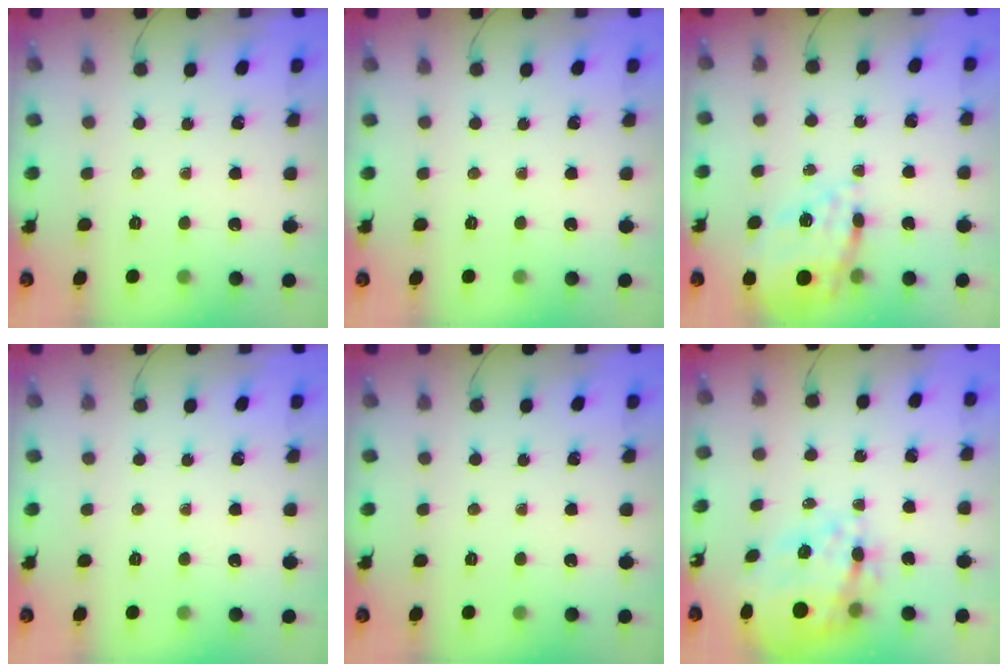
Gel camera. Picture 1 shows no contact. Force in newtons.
{"total": 0.0}
{"total": 12.4, "press": 11.8, "slide": 3.9}
{"total": 0.0}
{"total": 0.0}
{"total": 11.1, "press": 10.3, "slide": 4.2}